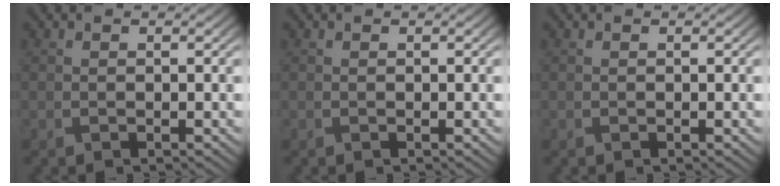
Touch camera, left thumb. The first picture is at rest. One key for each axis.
{"total": 0.0}
{"total": 0.0}